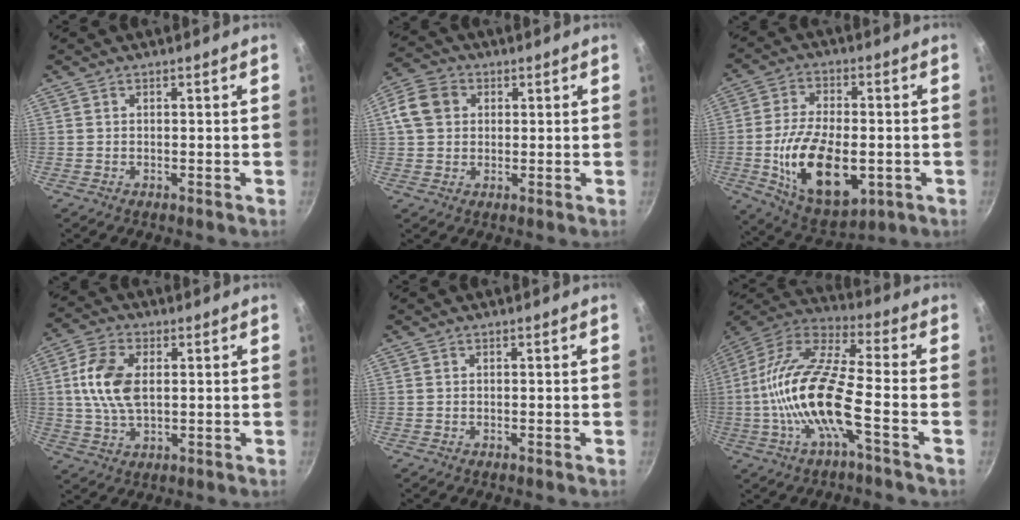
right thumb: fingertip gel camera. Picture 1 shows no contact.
{"total": 7.9, "force": [1.6, 6.6, 4.2], "torque": [-0.062, 0.011, 0.014]}
{"total": 18.4, "force": [-3.5, 9.9, 15.0], "torque": [-0.250, 0.004, -0.049]}
{"total": 10.3, "force": [1.4, 6.0, 8.2], "torque": [-0.156, 0.009, 0.024]}
{"total": 0.0}
{"total": 17.8, "force": [-4.2, 5.0, 16.5], "torque": [-0.321, 0.042, -0.099]}